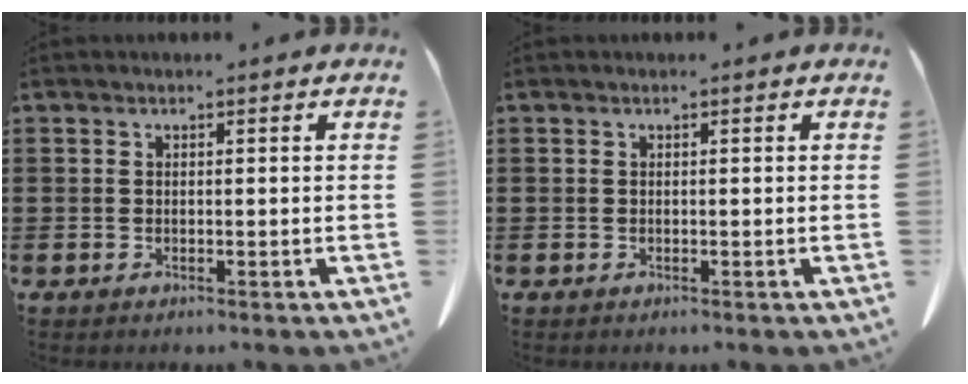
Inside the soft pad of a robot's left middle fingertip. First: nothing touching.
{"total": 0.0}